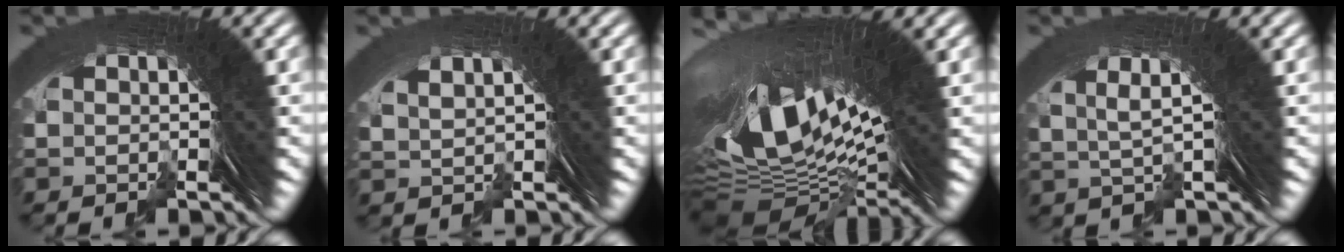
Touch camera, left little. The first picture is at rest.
{"total": 1.7, "force": [1.2, -1.0, 0.7], "torque": [-0.005, 0.005, 0.033]}
{"total": 20.0, "force": [1.8, 10.3, 17.1], "torque": [-0.313, -0.036, 0.052]}
{"total": 6.2, "force": [3.3, 1.5, 5.0], "torque": [-0.073, 0.024, 0.043]}